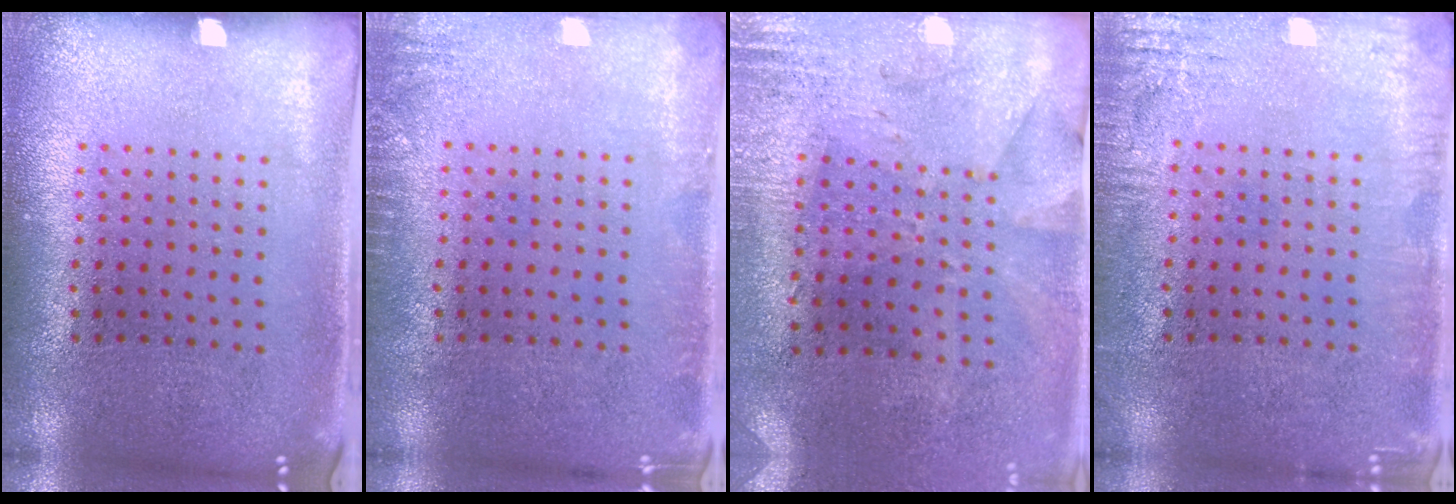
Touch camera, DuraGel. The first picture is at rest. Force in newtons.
{"total": 1.4, "press": 1.4, "slide": 0.3}
{"total": 2.8, "press": 2.2, "slide": 1.6}
{"total": 2.7, "press": 2.7, "slide": 0.2}